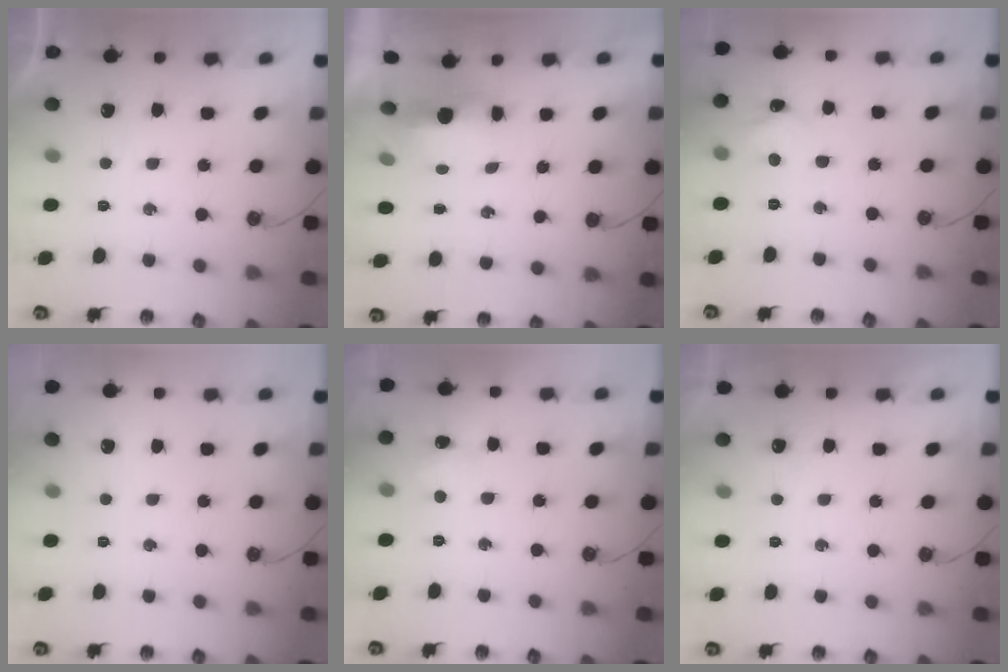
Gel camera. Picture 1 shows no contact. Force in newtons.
{"total": 5.0, "press": 4.9, "slide": 1.2}
{"total": 3.1, "press": 3.0, "slide": 0.3}
{"total": 0.0}
{"total": 5.1, "press": 4.7, "slide": 2.0}
{"total": 2.2, "press": 2.2, "slide": 0.5}